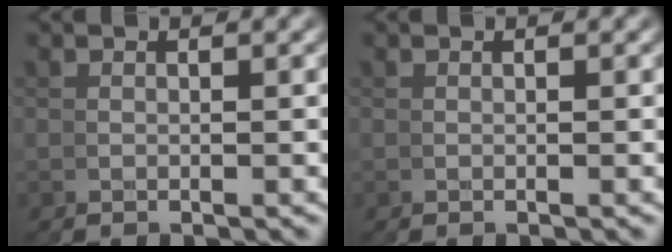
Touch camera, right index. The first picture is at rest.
{"total": 0.0}